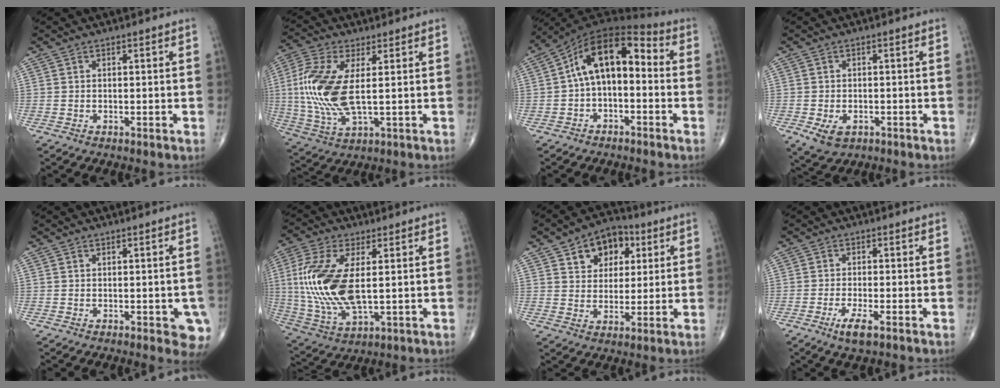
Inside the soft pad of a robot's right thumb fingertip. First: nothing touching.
{"total": 14.4, "force": [1.2, 5.9, 13.1], "torque": [-0.312, -0.006, 0.028]}
{"total": 12.6, "force": [0.1, 7.1, 10.5], "torque": [-0.152, 0.053, -0.015]}
{"total": 4.5, "force": [-1.8, 3.0, 2.8], "torque": [-0.045, 0.002, -0.020]}
{"total": 5.1, "force": [-1.6, 2.0, 4.4], "torque": [-0.024, -0.005, -0.017]}
{"total": 17.0, "force": [1.5, 7.7, 15.1], "torque": [-0.344, -0.013, 0.036]}
{"total": 10.6, "force": [4.5, 7.6, 5.8], "torque": [-0.043, -0.007, 0.067]}
{"total": 3.7, "force": [-2.1, 0.6, 3.1], "torque": [-0.067, -0.002, -0.039]}